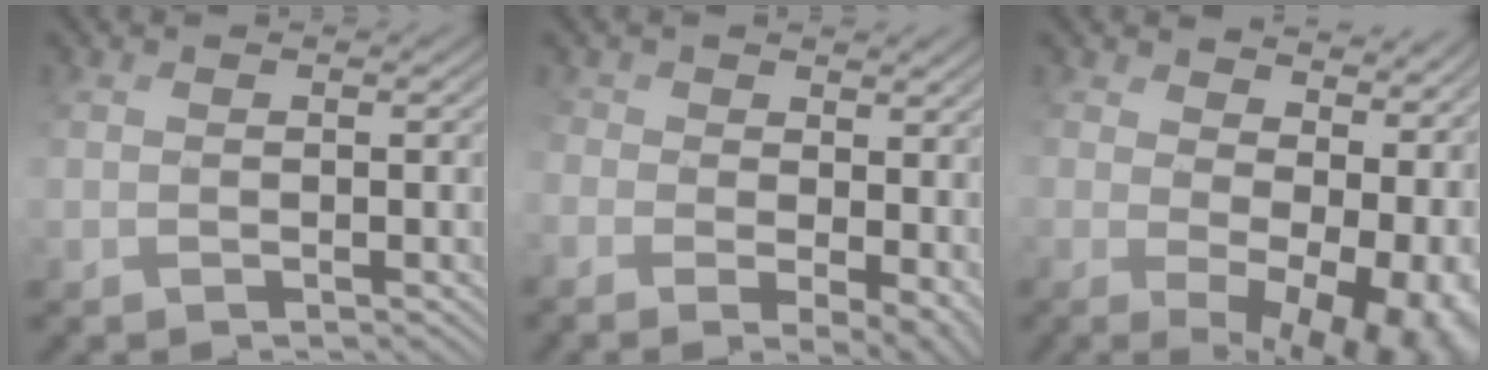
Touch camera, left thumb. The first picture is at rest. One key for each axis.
{"total": 8.5, "fx": -1.4, "fy": 5.5, "fz": 6.4, "tx": -0.145, "ty": -0.033, "tz": -0.005}
{"total": 14.2, "fx": 2.4, "fy": 9.0, "fz": 10.7, "tx": -0.134, "ty": -0.028, "tz": 0.084}